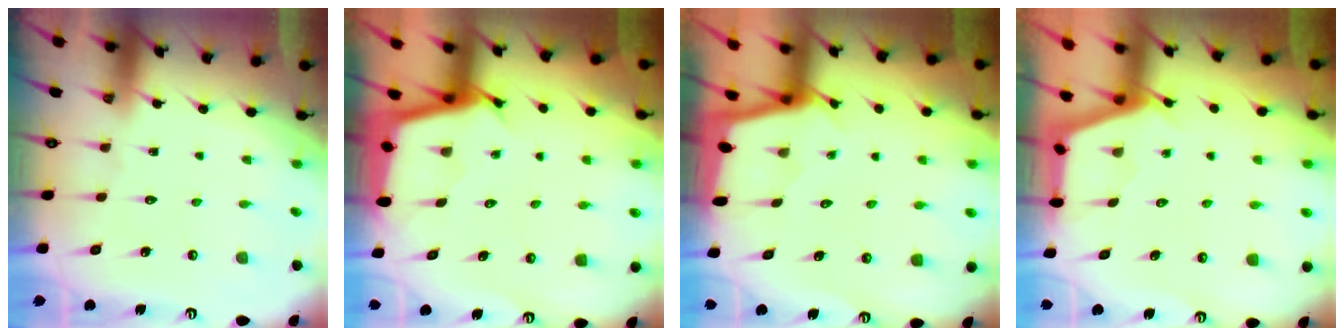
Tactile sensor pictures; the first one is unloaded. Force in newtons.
{"total": 2.6, "press": 2.6, "slide": 0.2}
{"total": 1.7, "press": 1.7, "slide": 0.2}
{"total": 2.9, "press": 2.9, "slide": 0.3}